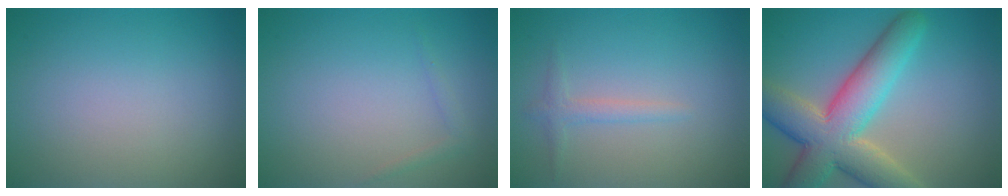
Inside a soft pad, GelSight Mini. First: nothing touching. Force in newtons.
{"total": 0.7, "press": 0.7, "slide": 0.1}
{"total": 1.3, "press": 1.3, "slide": 0.0}
{"total": 9.4, "press": 9.3, "slide": 0.6}